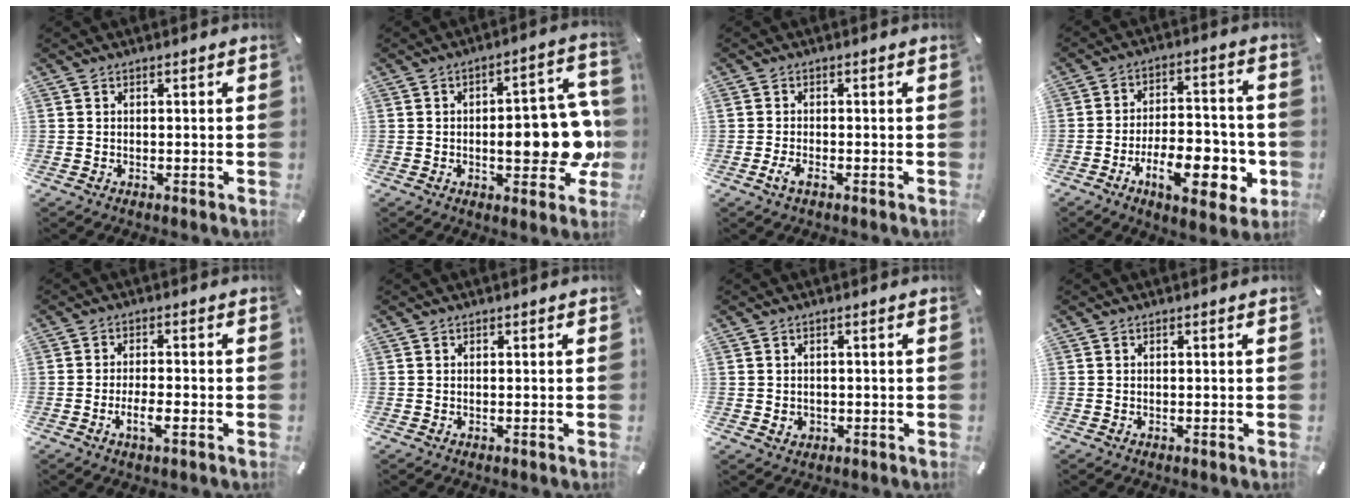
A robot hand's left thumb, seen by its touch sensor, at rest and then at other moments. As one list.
[{"total": 16.4, "force": [-1.8, 6.4, 15.0], "torque": [-0.189, 0.001, -0.020]}, {"total": 2.5, "force": [-1.0, 0.7, 2.2], "torque": [-0.043, -0.001, -0.019]}, {"total": 16.8, "force": [-6.4, 7.9, 13.3], "torque": [-0.180, 0.027, -0.094]}, {"total": 5.0, "force": [-2.0, 1.3, 4.4], "torque": [-0.083, -0.002, -0.036]}, {"total": 0.0}, {"total": 1.6, "force": [-0.2, 1.5, 0.4], "torque": [-0.011, 0.005, -0.006]}, {"total": 0.0}]